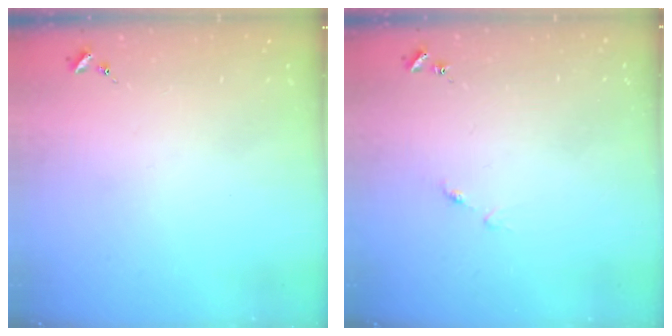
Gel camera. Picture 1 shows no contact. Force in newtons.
{"total": 4.6, "press": 4.6, "slide": 0.4}